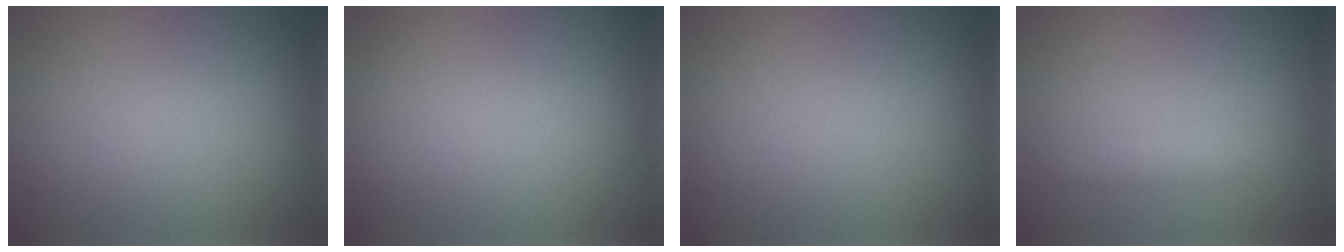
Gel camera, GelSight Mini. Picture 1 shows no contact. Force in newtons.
{"total": 0.0}
{"total": 0.0}
{"total": 1.2, "press": 1.2, "slide": 0.0}